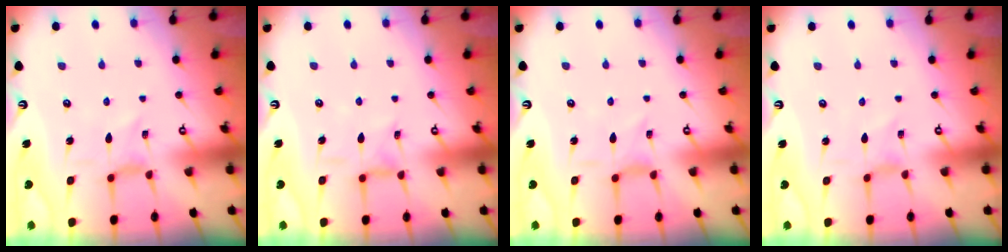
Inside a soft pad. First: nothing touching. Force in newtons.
{"total": 3.8, "press": 3.8, "slide": 0.3}
{"total": 1.7, "press": 1.6, "slide": 0.4}
{"total": 0.0}